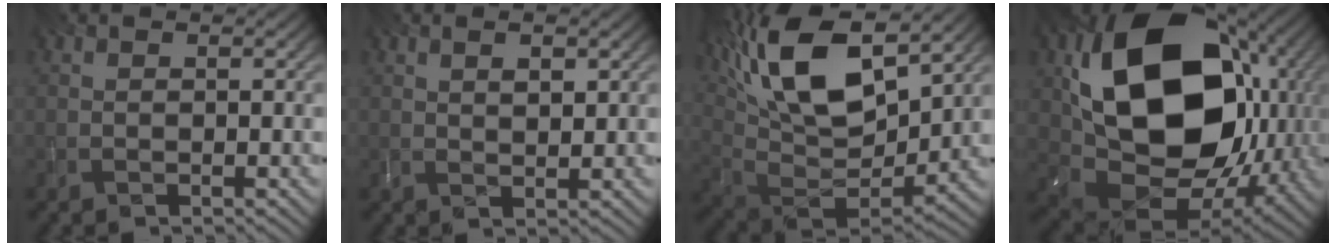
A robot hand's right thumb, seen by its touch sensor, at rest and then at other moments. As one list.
[{"total": 2.5, "force": [1.3, 1.2, 1.9], "torque": [-0.035, -0.002, 0.026]}, {"total": 18.9, "force": [9.2, 8.6, 14.1], "torque": [-0.293, 0.040, 0.143]}, {"total": 20.8, "force": [4.9, 15.1, 13.4], "torque": [-0.296, -0.042, 0.126]}]